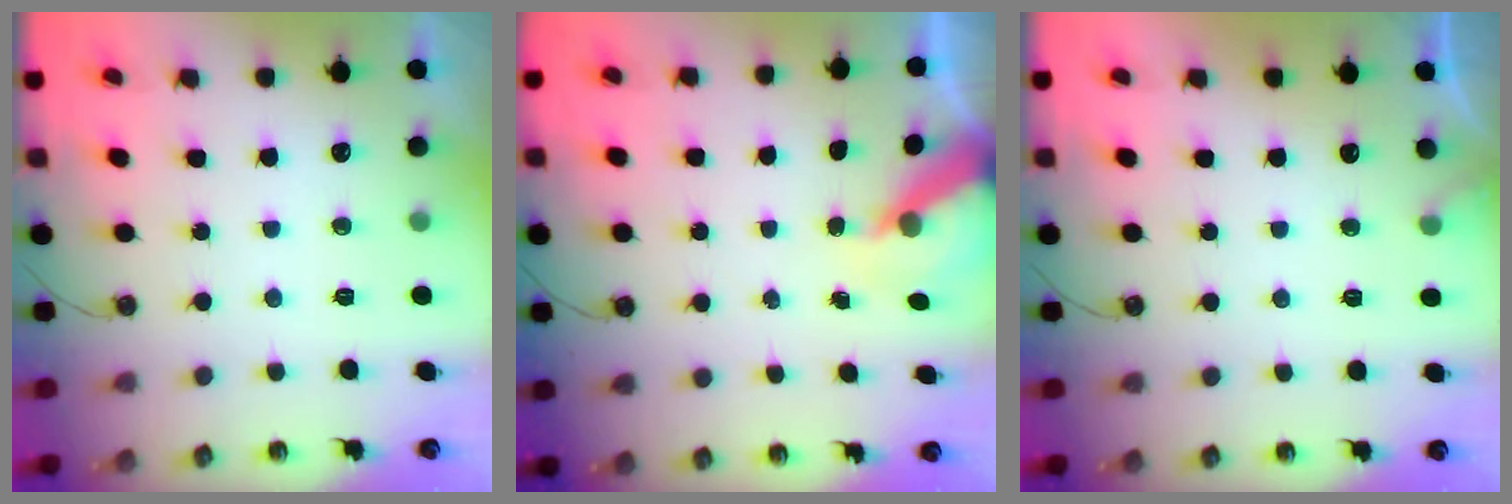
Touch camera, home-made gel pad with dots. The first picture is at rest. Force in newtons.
{"total": 6.5, "press": 6.5, "slide": 0.5}
{"total": 4.0, "press": 4.0, "slide": 0.3}